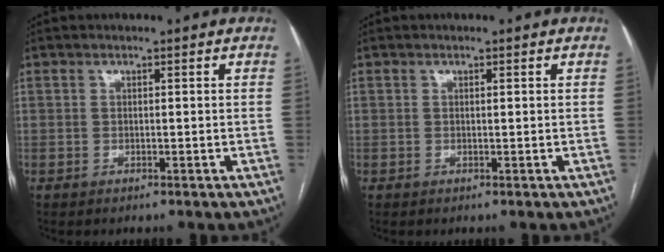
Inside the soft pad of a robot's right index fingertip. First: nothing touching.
{"total": 0.0}